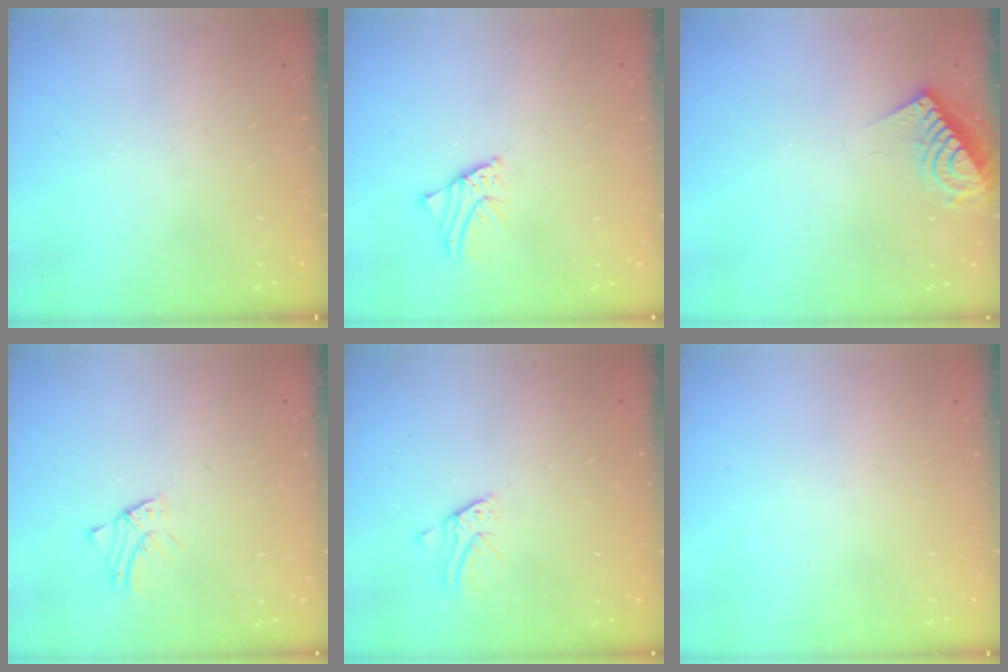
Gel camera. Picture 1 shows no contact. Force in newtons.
{"total": 1.7, "press": 1.7, "slide": 0.2}
{"total": 8.6, "press": 8.5, "slide": 0.8}
{"total": 1.2, "press": 1.2, "slide": 0.1}
{"total": 1.6, "press": 1.6, "slide": 0.1}
{"total": 0.0}